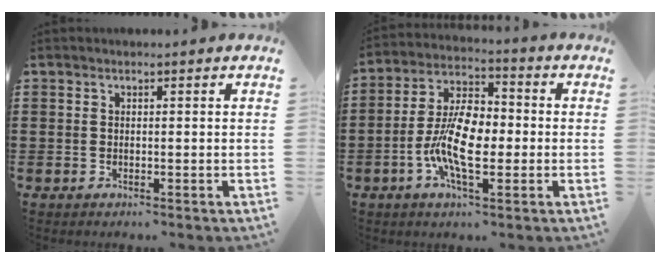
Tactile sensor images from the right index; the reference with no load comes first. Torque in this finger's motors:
{"motor_torque": [2.14, 0.00, 1.05, 0.21]}